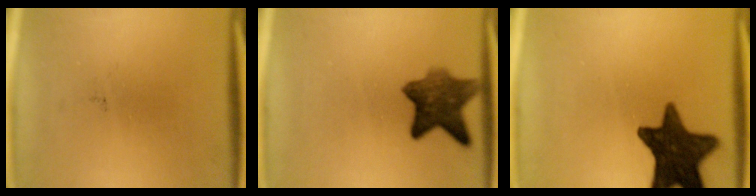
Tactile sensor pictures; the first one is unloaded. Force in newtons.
{"total": 7.7}
{"total": 14.6}